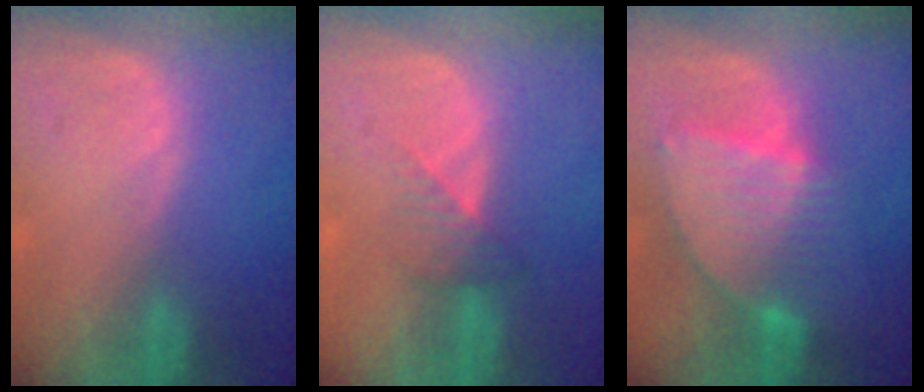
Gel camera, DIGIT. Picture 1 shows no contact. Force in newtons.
{"total": 3.3, "press": 3.0, "slide": 1.2}
{"total": 8.6, "press": 7.5, "slide": 4.1}